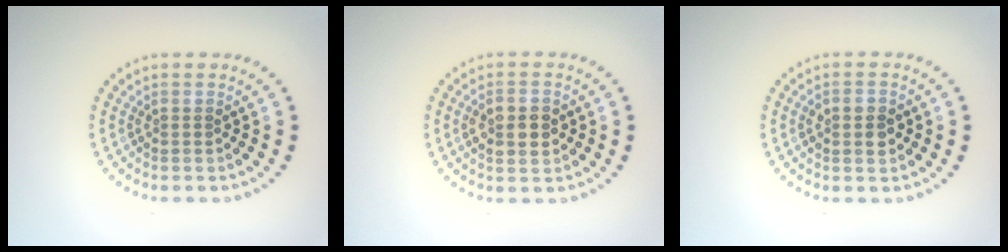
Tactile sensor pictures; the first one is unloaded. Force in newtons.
{"total": 2.9, "press": 2.9, "slide": 0.1}
{"total": 2.8, "press": 2.8, "slide": 0.1}